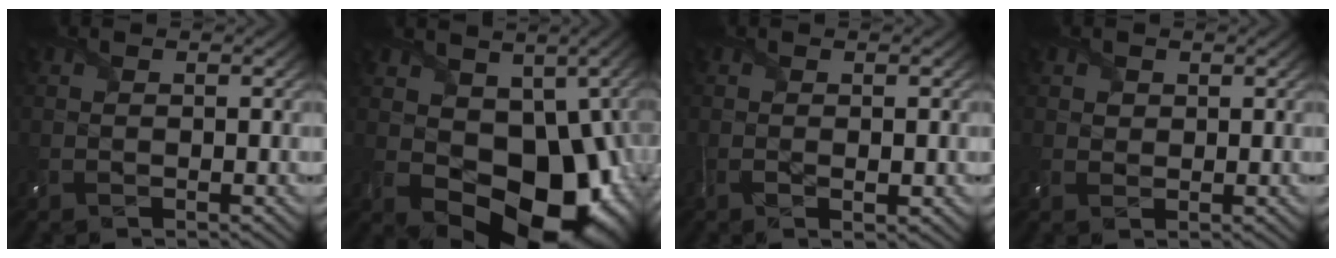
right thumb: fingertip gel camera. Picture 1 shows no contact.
{"total": 15.0, "force": [-0.6, 10.7, 10.5], "torque": [-0.152, -0.049, 0.018]}
{"total": 2.1, "force": [-0.4, 1.0, 1.8], "torque": [-0.038, -0.008, -0.007]}
{"total": 1.5, "force": [0.9, 1.2, 0.3], "torque": [-0.010, -0.001, 0.016]}